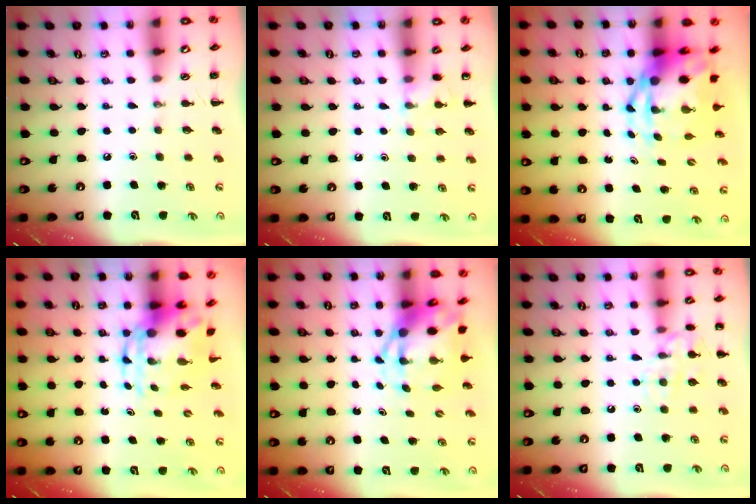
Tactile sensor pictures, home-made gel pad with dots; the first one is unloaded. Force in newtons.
{"total": 5.8, "press": 5.5, "slide": 1.9}
{"total": 8.1, "press": 7.8, "slide": 2.1}
{"total": 6.5, "press": 6.4, "slide": 1.3}
{"total": 4.6, "press": 4.5, "slide": 1.2}
{"total": 11.1, "press": 11.0, "slide": 1.2}